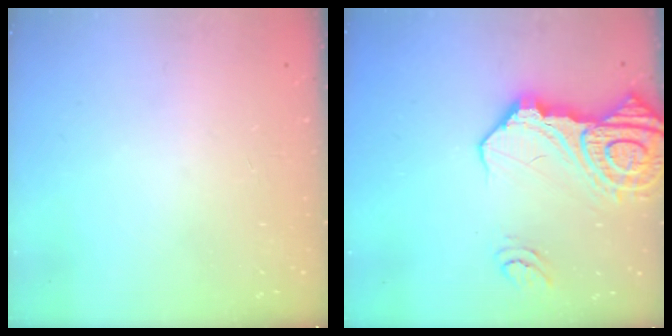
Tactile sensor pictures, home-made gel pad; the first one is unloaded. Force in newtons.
{"total": 22.2, "press": 22.0, "slide": 2.6}